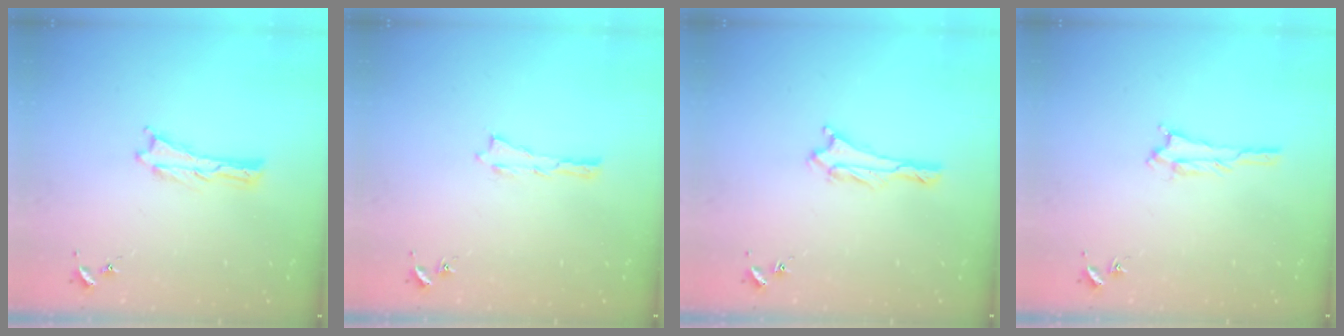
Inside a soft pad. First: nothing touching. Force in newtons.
{"total": 0.0}
{"total": 1.7, "press": 1.6, "slide": 0.3}
{"total": 1.1, "press": 1.1, "slide": 0.2}